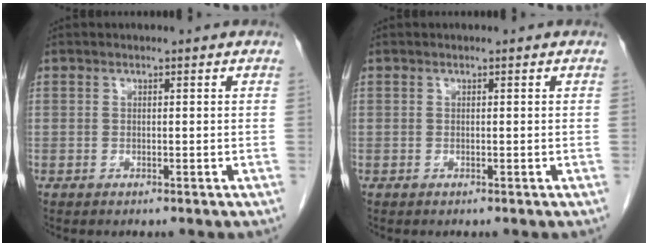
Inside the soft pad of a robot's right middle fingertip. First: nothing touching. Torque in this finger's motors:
{"motor_torque": [0.05, -0.05, 0.00, -0.01]}